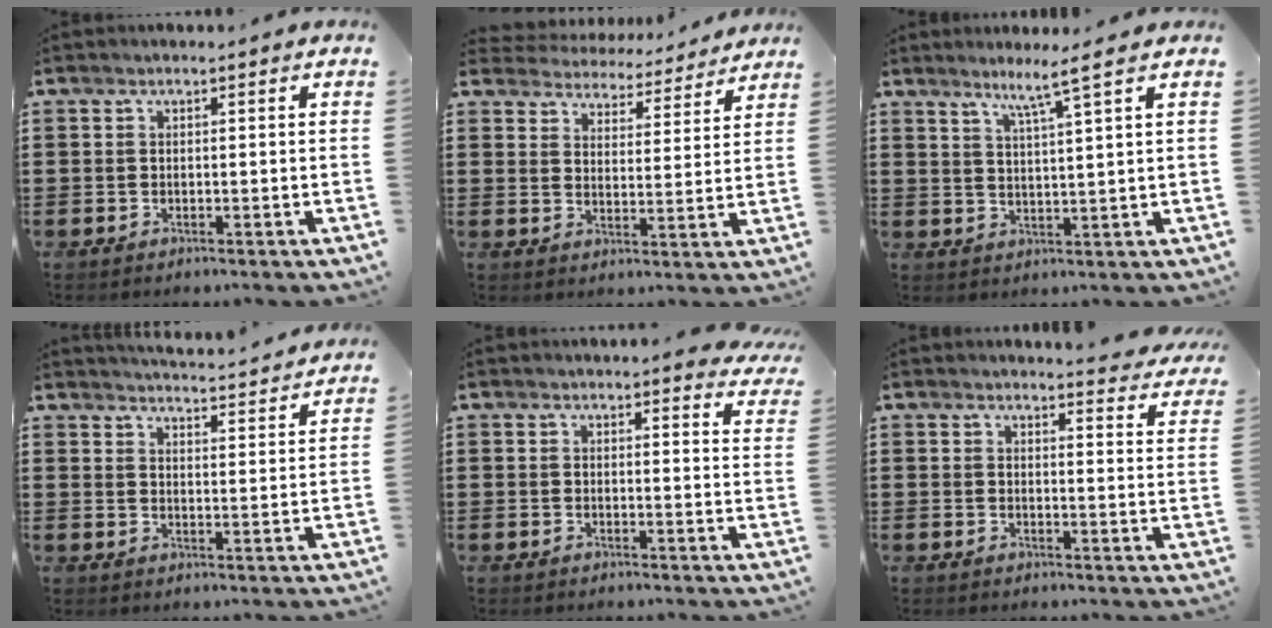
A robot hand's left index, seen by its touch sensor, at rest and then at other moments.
{"total": 4.5, "force": [4.5, 0.3, -0.3], "torque": [-0.014, -0.039, 0.074]}
{"total": 4.5, "force": [3.3, -1.1, 2.9], "torque": [-0.065, -0.012, 0.053]}
{"total": 4.0, "force": [3.9, -0.5, 0.2], "torque": [-0.015, -0.037, 0.063]}
{"total": 3.0, "force": [2.9, 0.0, 0.6], "torque": [-0.014, -0.013, 0.054]}
{"total": 3.6, "force": [3.6, -0.1, 0.7], "torque": [-0.011, -0.022, 0.061]}